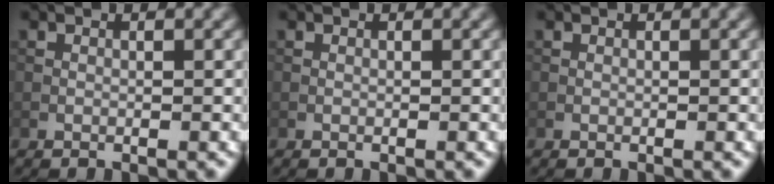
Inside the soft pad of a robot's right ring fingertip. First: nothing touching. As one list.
[{"total": 0.0}, {"total": 0.0}]